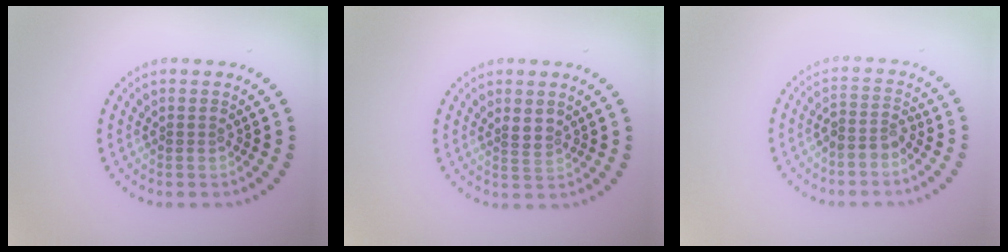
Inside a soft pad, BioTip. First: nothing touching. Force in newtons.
{"total": 1.5, "press": 1.2, "slide": 0.9}
{"total": 2.1, "press": 1.6, "slide": 1.3}